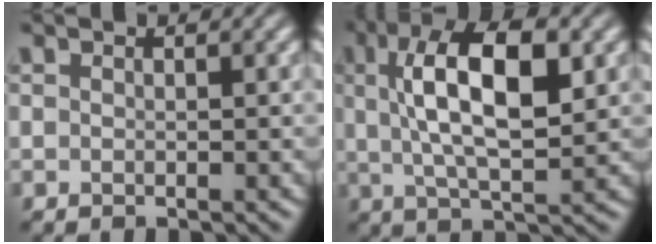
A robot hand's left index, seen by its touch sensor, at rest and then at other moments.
{"total": 9.6, "force": [2.1, 3.7, 8.6], "torque": [-0.149, 0.011, 0.032]}